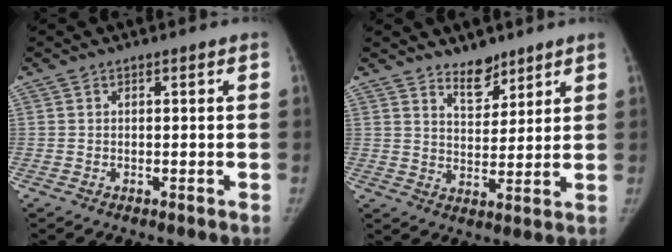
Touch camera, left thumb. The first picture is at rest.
{"total": 5.8, "force": [4.7, 2.8, 2.2], "torque": [-0.011, -0.039, 0.083]}